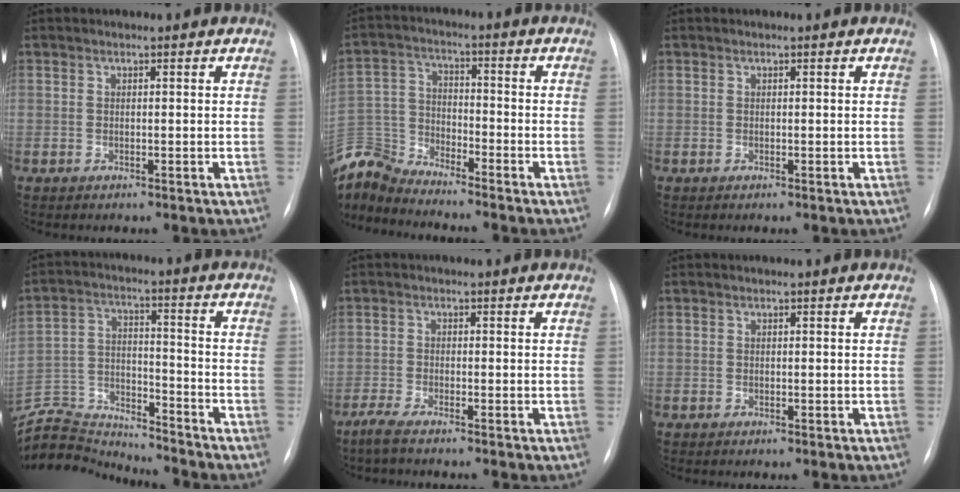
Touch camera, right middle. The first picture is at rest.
{"total": 10.6, "force": [-10.6, 0.6, 0.9], "torque": [-0.032, 0.019, -0.211]}
{"total": 0.0}
{"total": 12.4, "force": [-12.4, 0.0, -0.3], "torque": [0.003, 0.031, -0.219]}
{"total": 3.2, "force": [-2.7, -0.1, 1.7], "torque": [-0.038, -0.009, -0.046]}
{"total": 0.0}